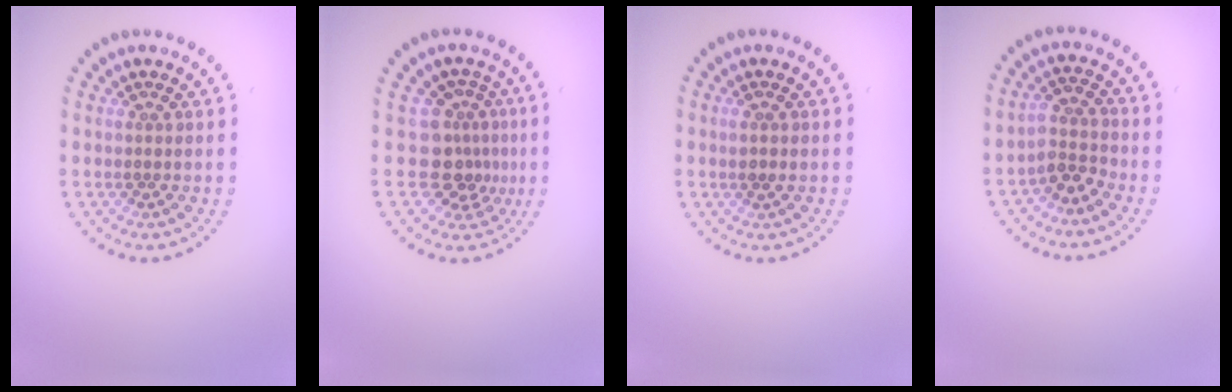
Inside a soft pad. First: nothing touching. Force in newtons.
{"total": 3.2, "press": 2.3, "slide": 2.2}
{"total": 0.8, "press": 0.7, "slide": 0.4}
{"total": 2.5, "press": 1.9, "slide": 1.6}